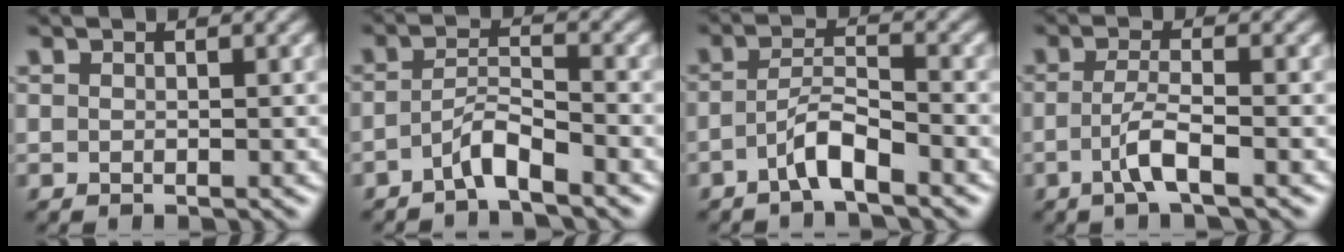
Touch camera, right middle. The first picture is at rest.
{"total": 2.5, "force": [-1.8, 0.2, 1.6], "torque": [-0.032, 0.012, -0.039]}
{"total": 2.9, "force": [-1.9, 0.4, 2.2], "torque": [-0.046, 0.013, -0.039]}
{"total": 2.6, "force": [-1.2, 0.2, 2.3], "torque": [-0.050, 0.009, -0.028]}